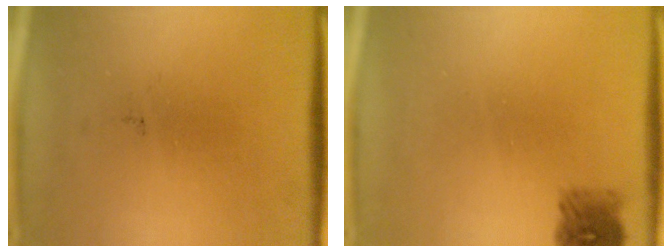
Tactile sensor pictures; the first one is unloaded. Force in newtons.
{"total": 2.1}